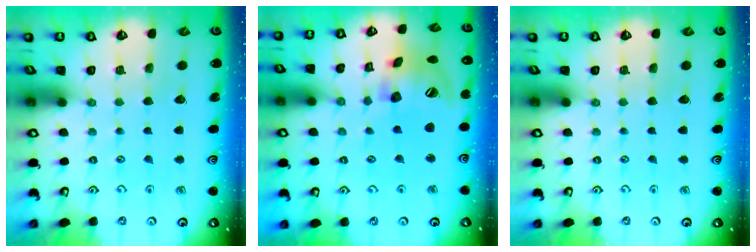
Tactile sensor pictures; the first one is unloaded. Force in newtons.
{"total": 18.0, "press": 17.9, "slide": 2.5}
{"total": 0.0}